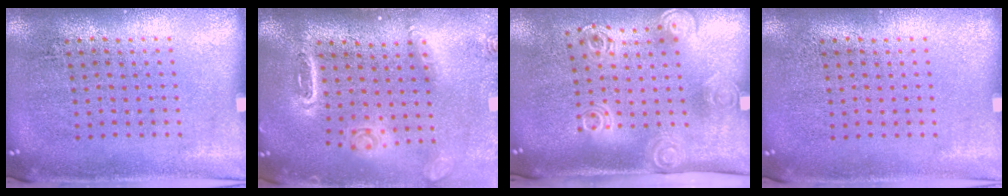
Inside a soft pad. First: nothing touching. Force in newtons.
{"total": 1.5, "press": 1.5, "slide": 0.2}
{"total": 2.0, "press": 1.4, "slide": 1.4}
{"total": 0.0}